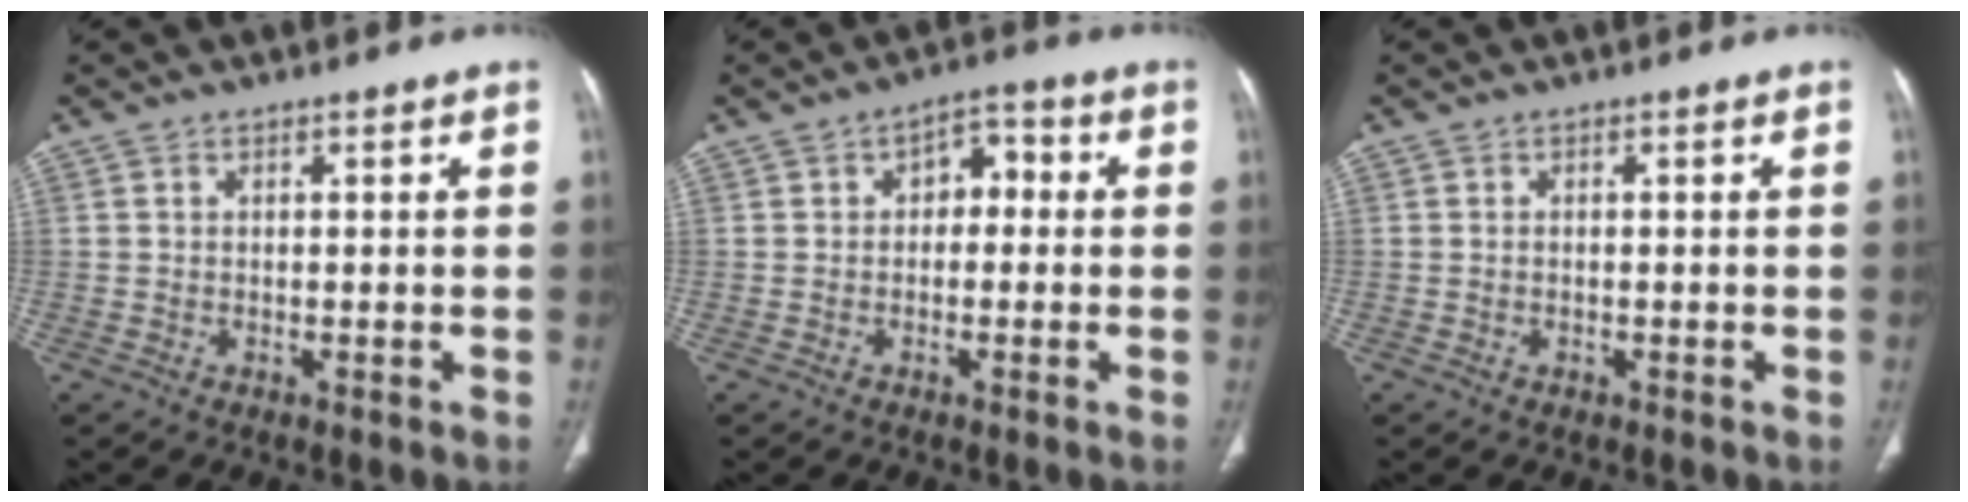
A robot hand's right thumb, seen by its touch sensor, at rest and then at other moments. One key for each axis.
{"total": 5.1, "fx": 0.5, "fy": 3.4, "fz": 3.7, "tx": -0.029, "ty": 0.020, "tz": -0.003}
{"total": 0.0}